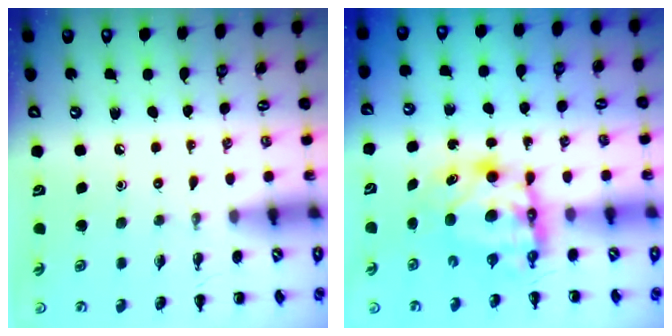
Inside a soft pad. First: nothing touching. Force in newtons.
{"total": 6.6, "press": 6.4, "slide": 1.3}